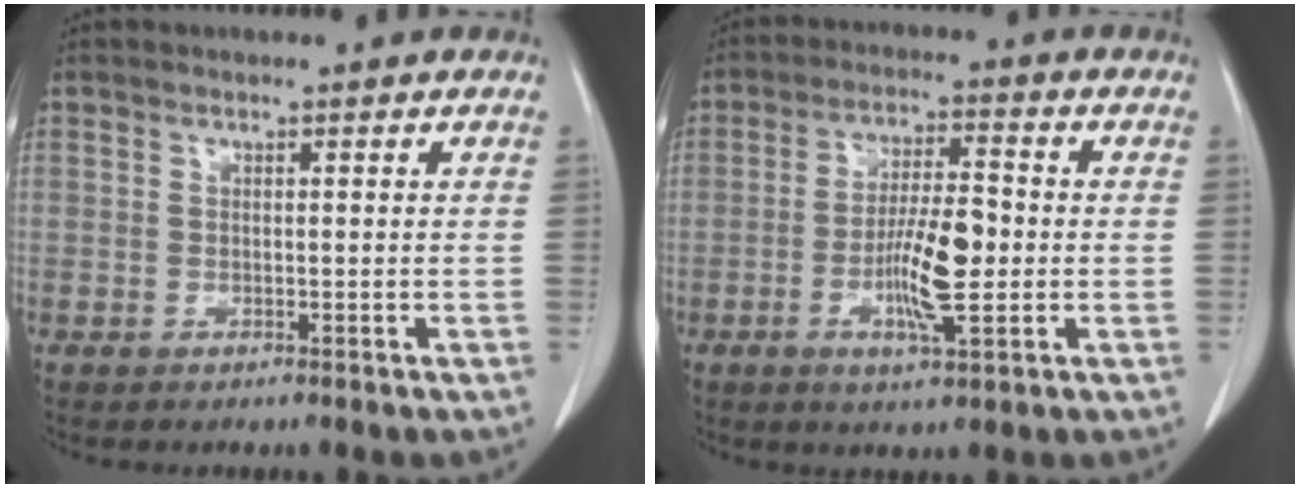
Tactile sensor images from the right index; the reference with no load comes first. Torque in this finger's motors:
{"motor_torque": [0.67, 0.35, 0.18, 0.13]}